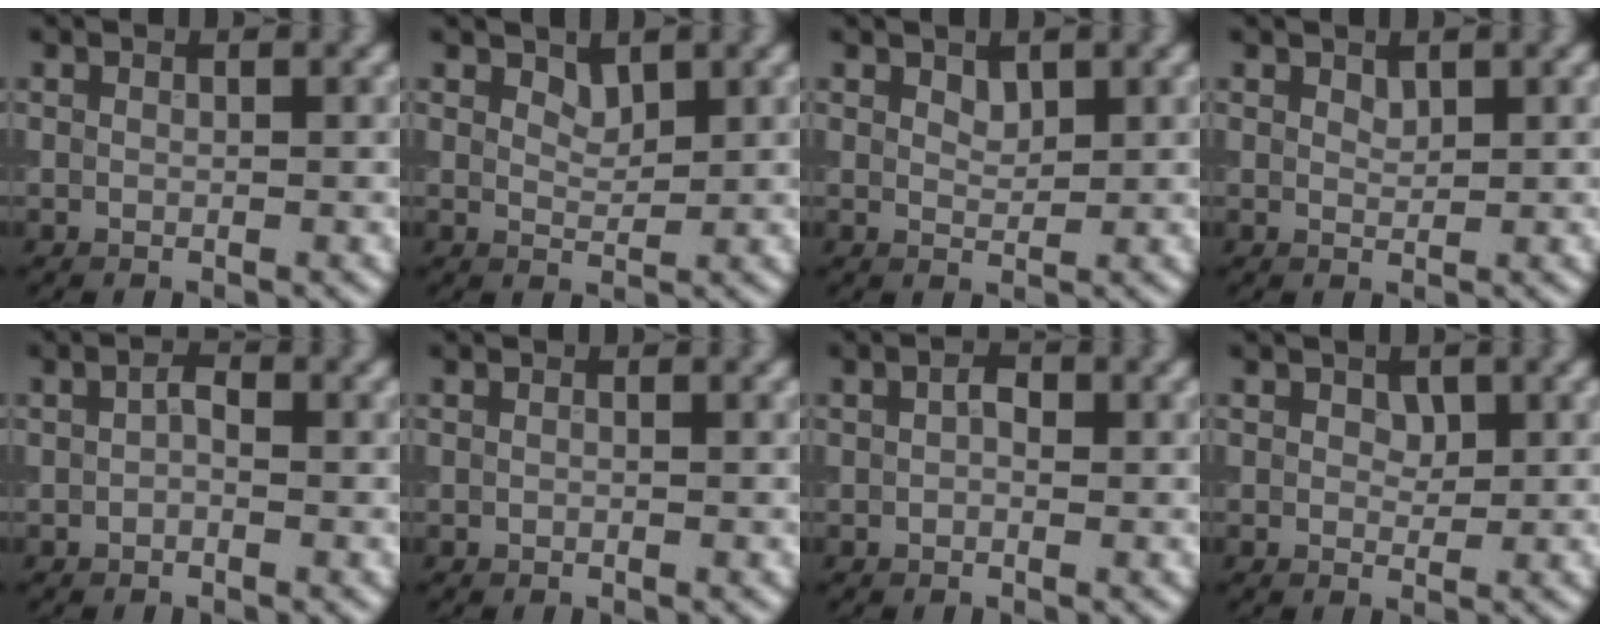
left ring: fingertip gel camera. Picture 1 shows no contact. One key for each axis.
{"total": 1.4, "fx": 1.1, "fy": 0.6, "fz": 0.6, "tx": -0.013, "ty": -0.005, "tz": 0.021}
{"total": 1.1, "fx": 0.8, "fy": 0.6, "fz": 0.5, "tx": -0.010, "ty": -0.003, "tz": 0.017}
{"total": 0.8, "fx": 0.7, "fy": 0.4, "fz": 0.3, "tx": -0.008, "ty": -0.001, "tz": 0.014}
{"total": 1.1, "fx": 0.0, "fy": 0.7, "fz": 0.9, "tx": -0.017, "ty": 0.002, "tz": -0.003}
{"total": 0.0}
{"total": 1.4, "fx": 0.2, "fy": 0.8, "fz": 1.0, "tx": -0.016, "ty": 0.003, "tz": 0.000}
{"total": 1.1, "fx": 0.5, "fy": 0.8, "fz": 0.6, "tx": -0.008, "ty": -0.004, "tz": 0.010}